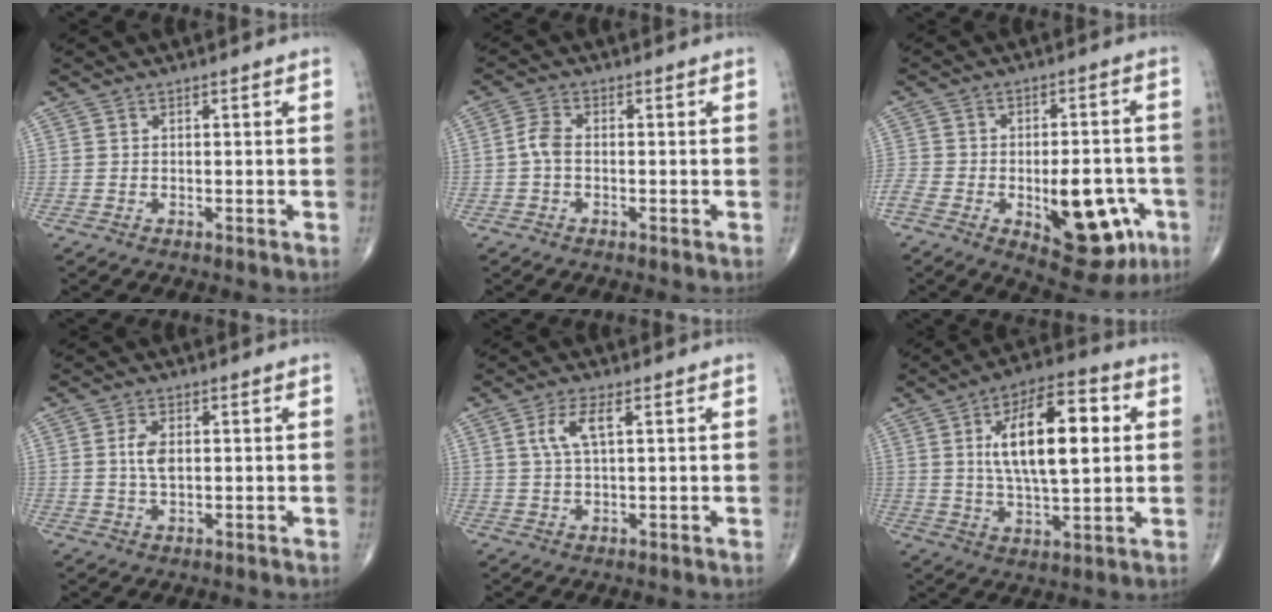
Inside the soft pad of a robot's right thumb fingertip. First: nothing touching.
{"total": 3.0, "force": [-0.5, 1.7, 2.5], "torque": [-0.052, 0.008, -0.017]}
{"total": 19.2, "force": [-7.8, 9.1, 15.0], "torque": [-0.198, 0.031, -0.095]}
{"total": 3.9, "force": [0.5, 1.9, 3.3], "torque": [-0.065, -0.002, 0.009]}
{"total": 4.7, "force": [1.6, 1.4, 4.2], "torque": [-0.096, 0.004, 0.035]}
{"total": 17.6, "force": [3.5, 7.2, 15.7], "torque": [-0.241, 0.006, 0.055]}